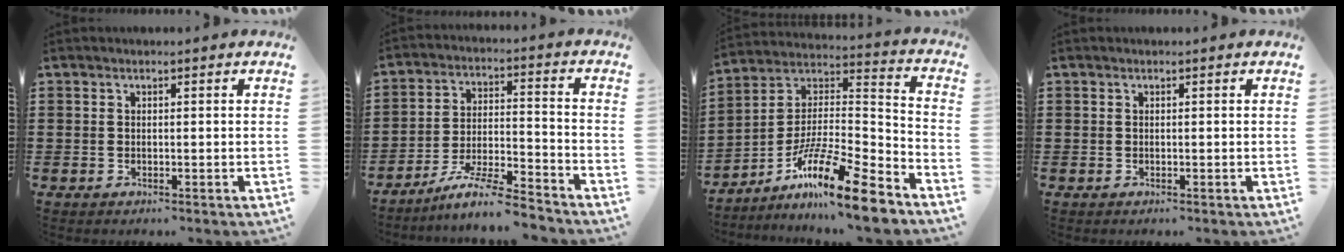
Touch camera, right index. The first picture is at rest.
{"total": 7.1, "force": [-6.5, -0.2, 2.8], "torque": [-0.056, -0.003, -0.123]}
{"total": 15.9, "force": [-11.2, 2.1, 11.0], "torque": [-0.197, 0.023, -0.204]}
{"total": 0.0}